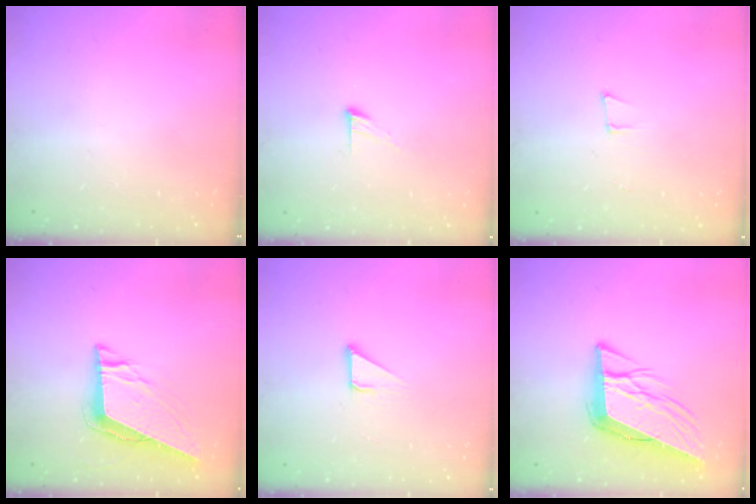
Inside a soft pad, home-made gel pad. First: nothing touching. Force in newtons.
{"total": 4.5, "press": 4.5, "slide": 0.4}
{"total": 5.0, "press": 4.1, "slide": 2.9}
{"total": 9.0, "press": 8.7, "slide": 2.5}
{"total": 2.1, "press": 2.1, "slide": 0.0}
{"total": 11.8, "press": 11.2, "slide": 3.6}